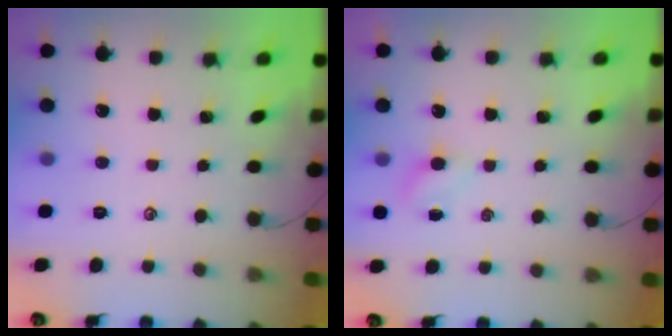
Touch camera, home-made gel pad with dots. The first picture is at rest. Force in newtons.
{"total": 2.9, "press": 2.8, "slide": 0.9}